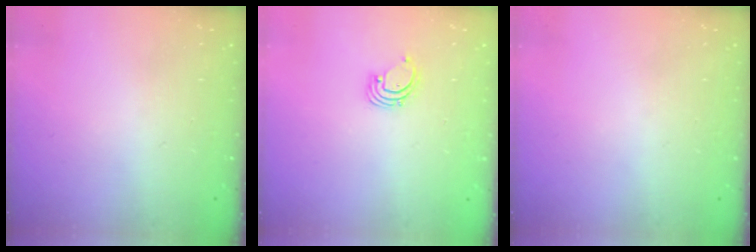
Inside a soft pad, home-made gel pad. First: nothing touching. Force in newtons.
{"total": 1.4, "press": 1.4, "slide": 0.1}
{"total": 0.0}